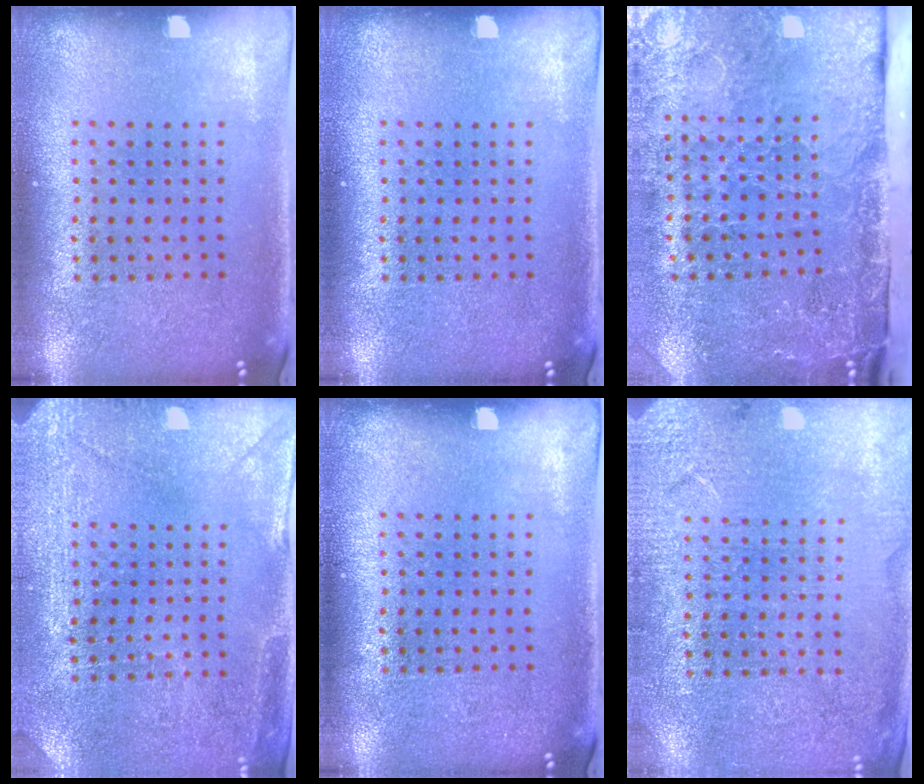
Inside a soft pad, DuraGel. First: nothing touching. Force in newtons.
{"total": 0.0}
{"total": 4.9, "press": 3.7, "slide": 3.2}
{"total": 2.9, "press": 2.8, "slide": 0.6}
{"total": 0.0}
{"total": 2.8, "press": 2.8, "slide": 0.1}